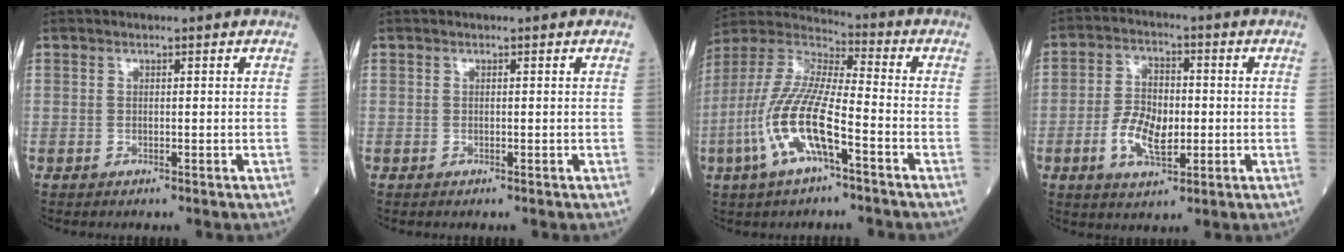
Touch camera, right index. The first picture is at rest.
{"total": 0.0}
{"total": 14.2, "force": [-5.4, 3.1, 12.8], "torque": [-0.282, -0.003, -0.104]}
{"total": 7.9, "force": [-1.8, 3.9, 6.6], "torque": [-0.132, 0.007, -0.030]}